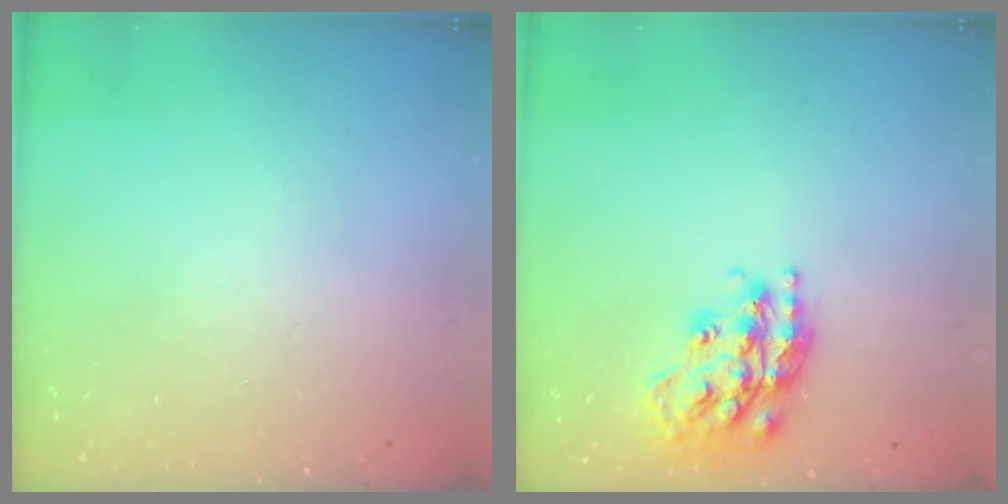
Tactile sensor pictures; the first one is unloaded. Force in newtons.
{"total": 20.0, "press": 19.9, "slide": 1.3}